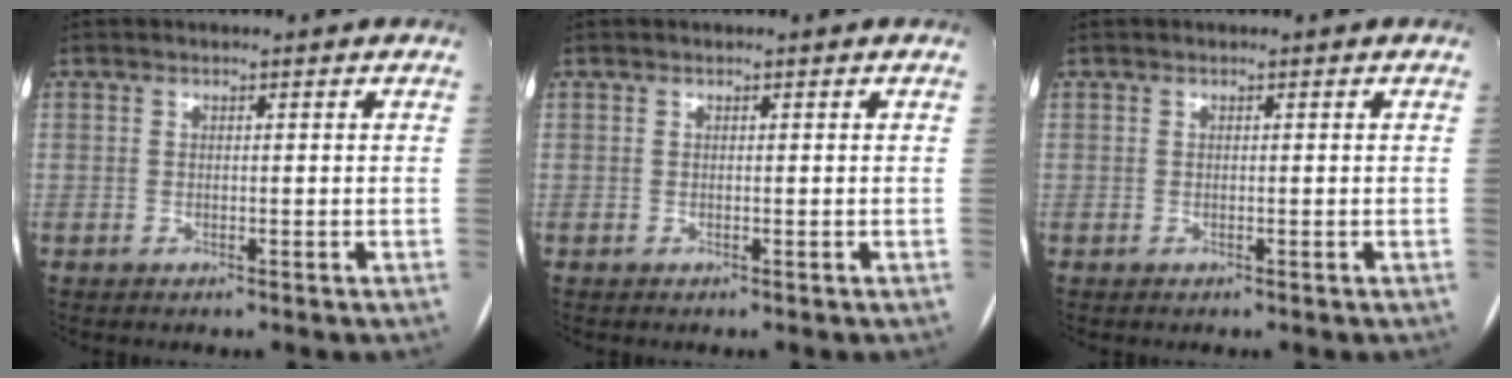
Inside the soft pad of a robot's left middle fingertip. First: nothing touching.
{"total": 0.0}
{"total": 0.0}